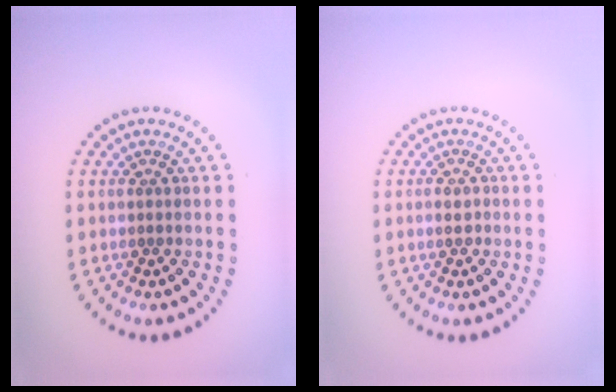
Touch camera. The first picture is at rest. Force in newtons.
{"total": 1.1, "press": 1.0, "slide": 0.5}